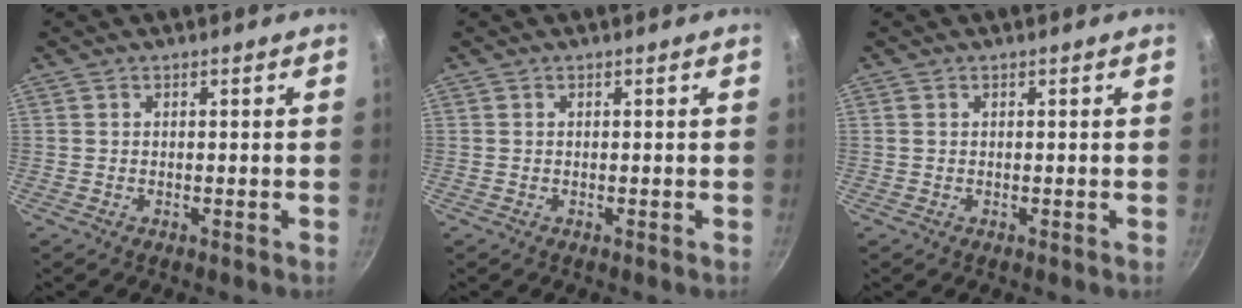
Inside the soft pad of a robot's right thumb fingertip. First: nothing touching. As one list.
[{"total": 0.0}, {"total": 0.6, "force": [0.1, 0.4, 0.5], "torque": [-0.010, 0.001, 0.002]}]